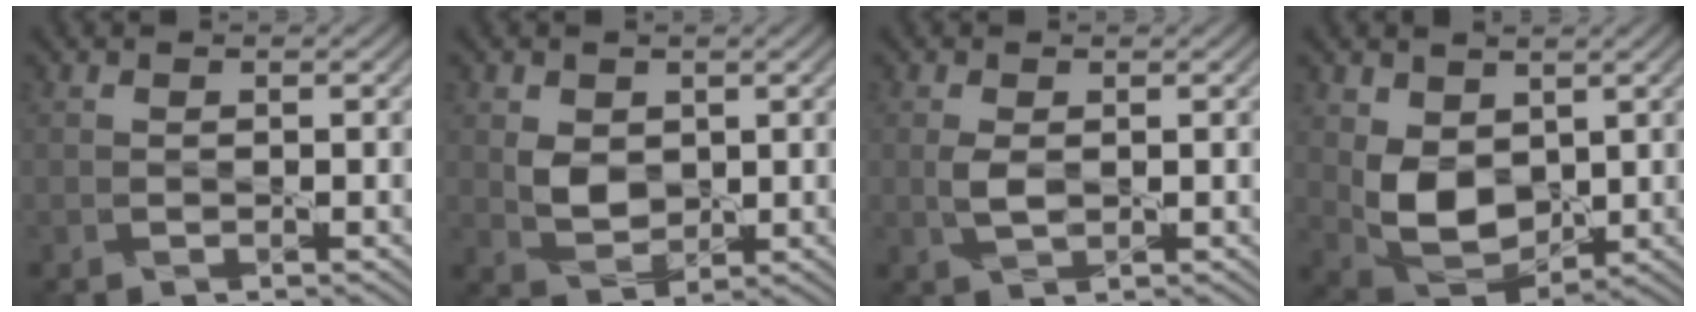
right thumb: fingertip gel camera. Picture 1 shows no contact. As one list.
[{"total": 3.8, "force": [1.0, 2.8, 2.3], "torque": [-0.057, -0.006, 0.020]}, {"total": 2.1, "force": [0.1, 1.0, 1.8], "torque": [-0.044, 0.000, 0.003]}, {"total": 6.9, "force": [1.5, 4.9, 4.7], "torque": [-0.109, -0.014, 0.035]}]